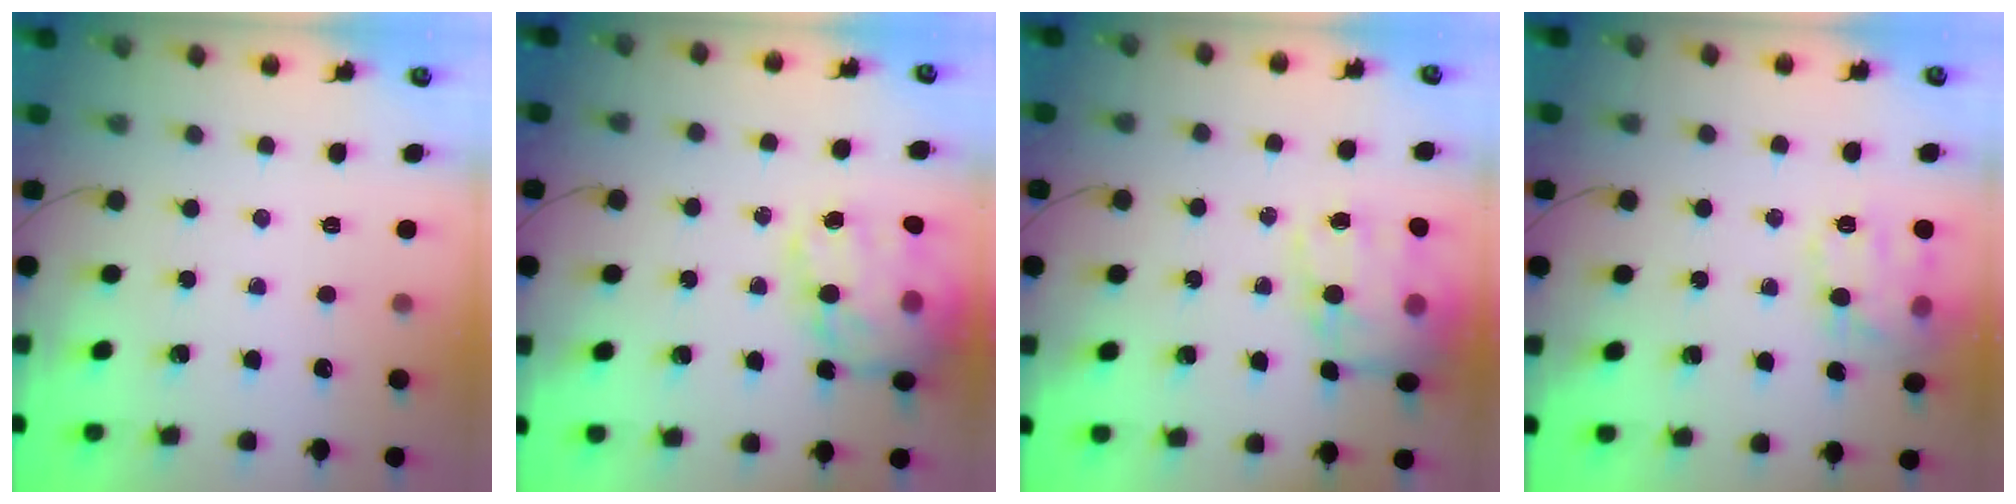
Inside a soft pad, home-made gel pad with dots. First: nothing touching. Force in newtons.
{"total": 23.9, "press": 23.4, "slide": 4.9}
{"total": 15.2, "press": 14.8, "slide": 3.5}
{"total": 13.5, "press": 13.5, "slide": 0.5}